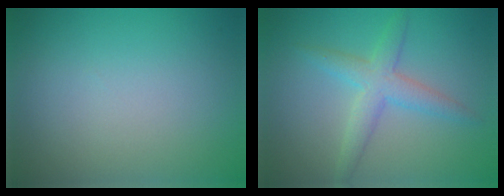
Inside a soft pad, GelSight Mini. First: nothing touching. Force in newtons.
{"total": 3.2, "press": 3.2, "slide": 0.0}